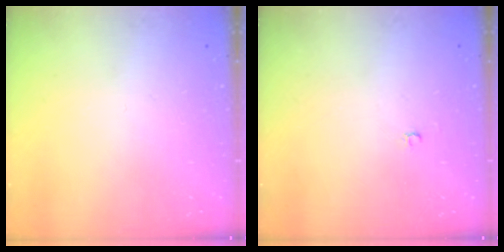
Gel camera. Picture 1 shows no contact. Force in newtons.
{"total": 2.0, "press": 2.0, "slide": 0.4}